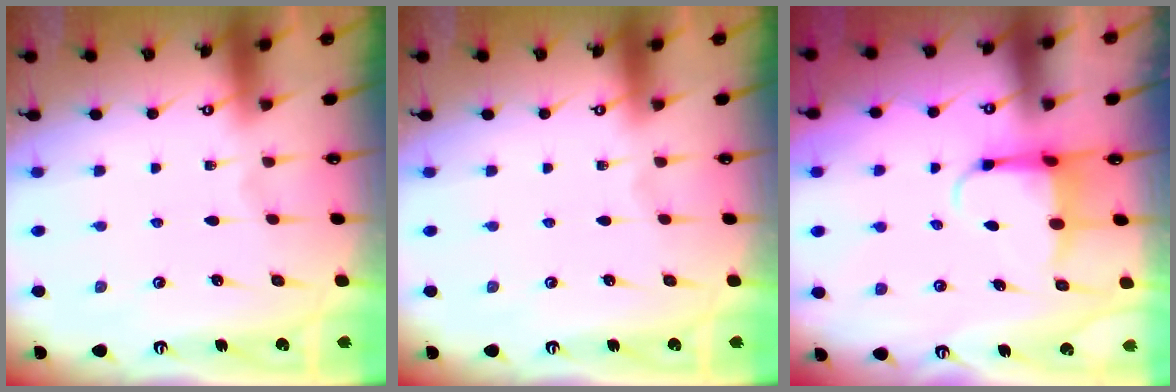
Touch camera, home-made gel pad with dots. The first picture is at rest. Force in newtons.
{"total": 0.0}
{"total": 4.5, "press": 4.3, "slide": 1.3}